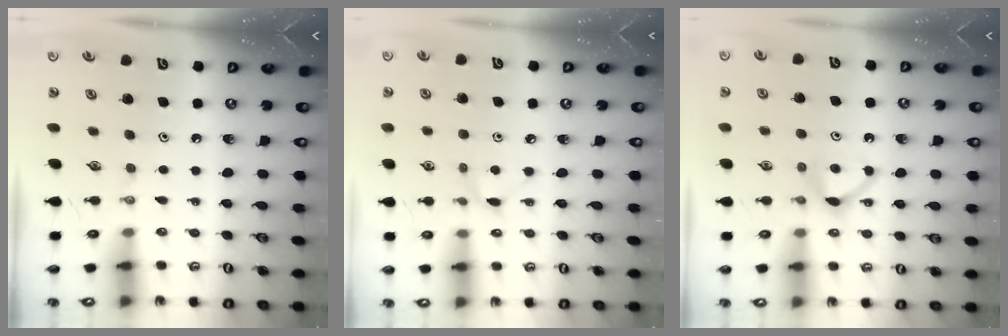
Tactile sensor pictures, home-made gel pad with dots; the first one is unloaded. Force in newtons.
{"total": 4.1, "press": 4.1, "slide": 0.6}
{"total": 5.8, "press": 5.8, "slide": 0.8}